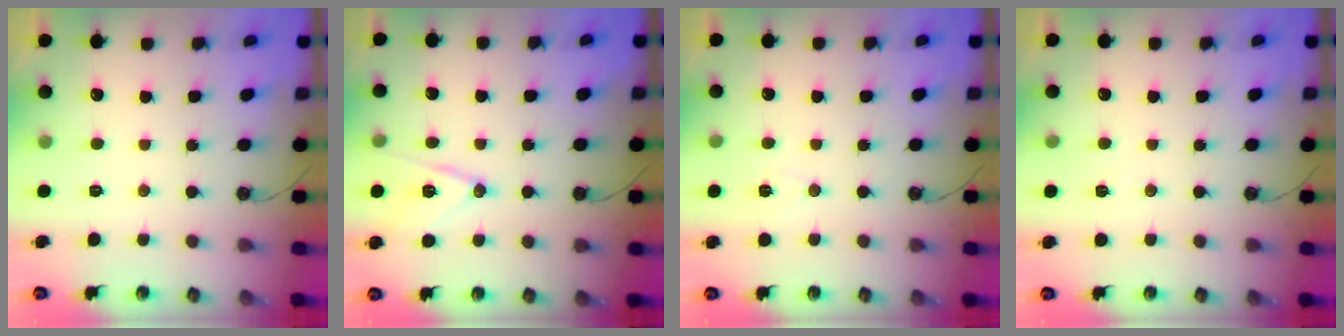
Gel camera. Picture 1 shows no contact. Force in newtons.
{"total": 12.7, "press": 12.2, "slide": 3.3}
{"total": 5.2, "press": 4.5, "slide": 2.6}
{"total": 3.1, "press": 2.2, "slide": 2.1}